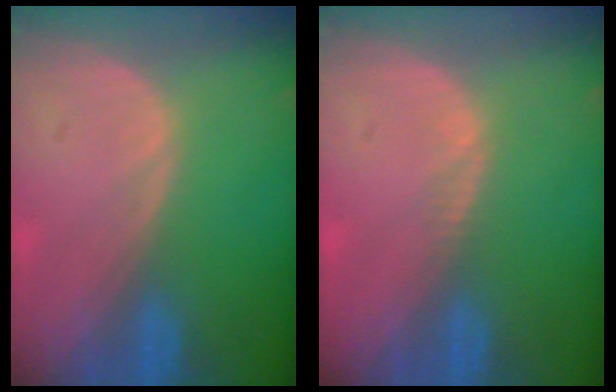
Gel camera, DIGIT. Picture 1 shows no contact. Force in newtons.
{"total": 0.7, "press": 0.6, "slide": 0.4}